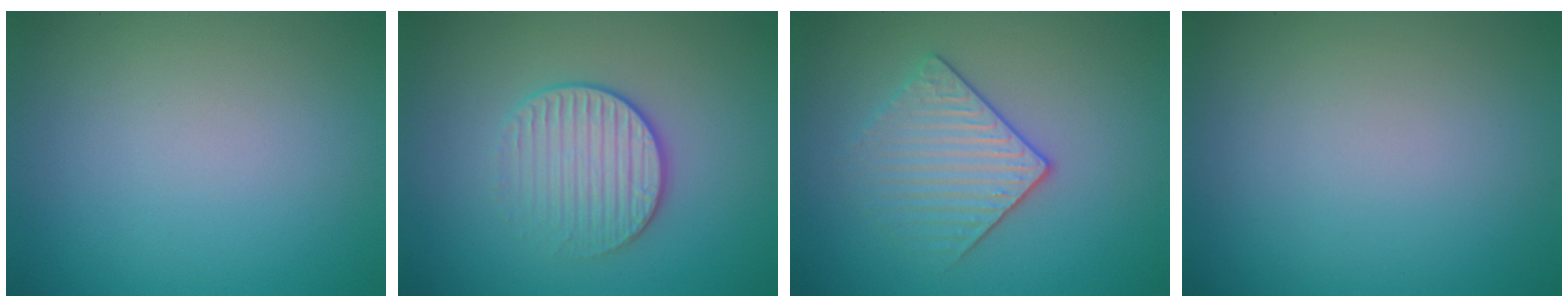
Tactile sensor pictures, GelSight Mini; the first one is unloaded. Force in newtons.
{"total": 3.2, "press": 2.9, "slide": 1.5}
{"total": 3.2, "press": 3.0, "slide": 1.2}
{"total": 0.0}